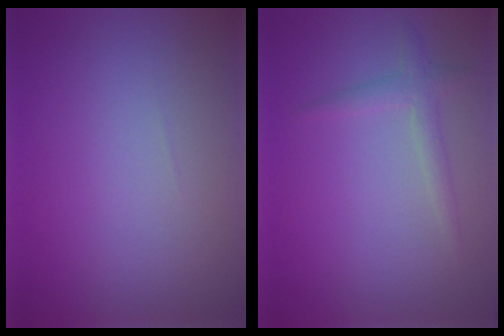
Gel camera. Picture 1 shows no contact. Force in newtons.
{"total": 1.7, "press": 1.7, "slide": 0.0}